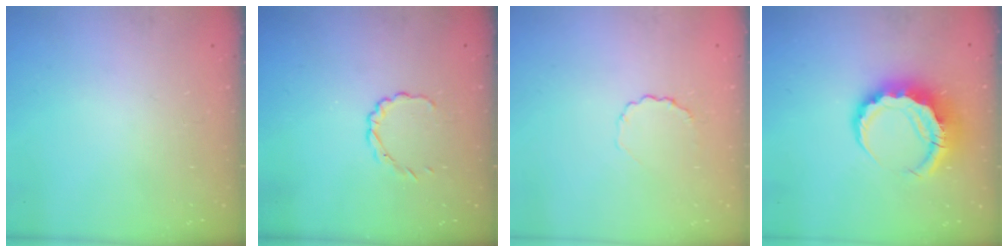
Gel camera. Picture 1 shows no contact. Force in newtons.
{"total": 2.8, "press": 2.7, "slide": 0.9}
{"total": 2.6, "press": 2.3, "slide": 1.0}
{"total": 9.1, "press": 9.0, "slide": 1.7}